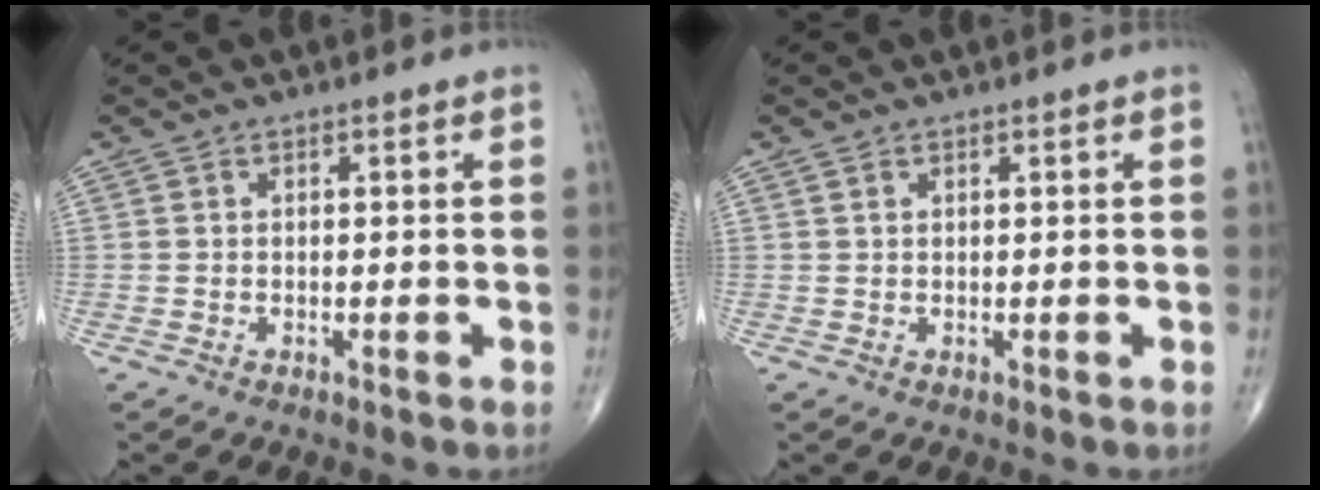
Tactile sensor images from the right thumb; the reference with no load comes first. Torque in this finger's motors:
{"motor_torque": [-0.15, 0.27, -0.36, -0.26, 0.06]}